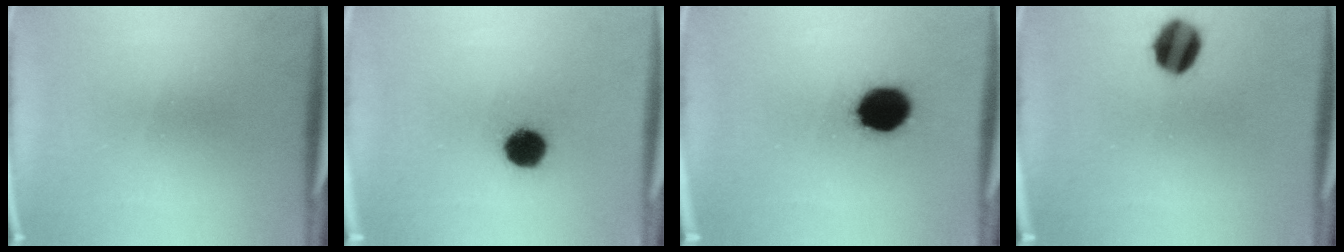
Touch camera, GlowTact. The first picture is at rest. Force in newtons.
{"total": 7.6}
{"total": 12.8}
{"total": 9.4}